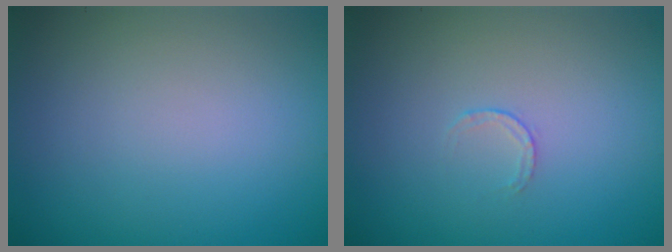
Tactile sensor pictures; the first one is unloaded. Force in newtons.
{"total": 0.6, "press": 0.4, "slide": 0.4}